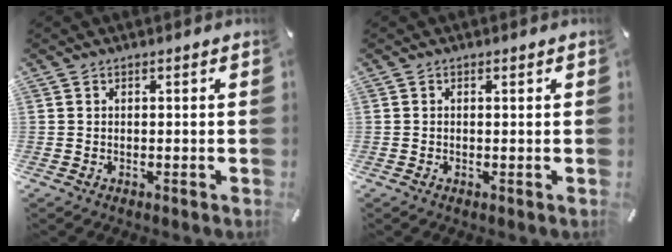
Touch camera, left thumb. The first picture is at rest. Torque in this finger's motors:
{"motor_torque": [0.44, 0.01, -0.11, 0.05, 0.00]}